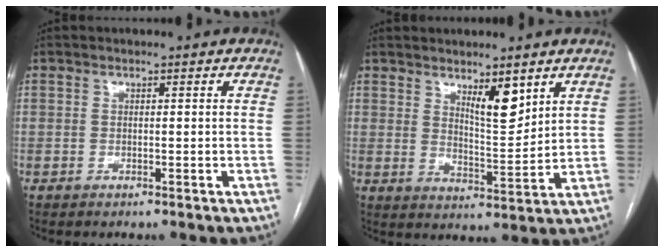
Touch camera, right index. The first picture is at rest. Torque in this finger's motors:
{"motor_torque": [0.61, 0.62, 0.13, 0.07]}